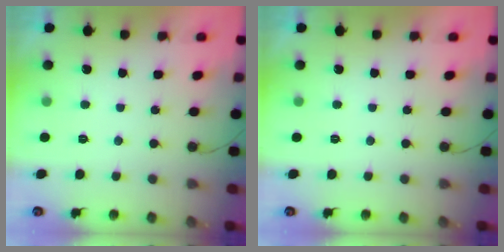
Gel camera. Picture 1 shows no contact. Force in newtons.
{"total": 0.0}